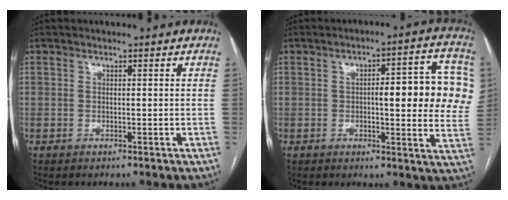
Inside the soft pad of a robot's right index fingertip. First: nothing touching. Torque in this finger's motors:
{"motor_torque": [0.55, 0.12, 0.32, 0.10]}